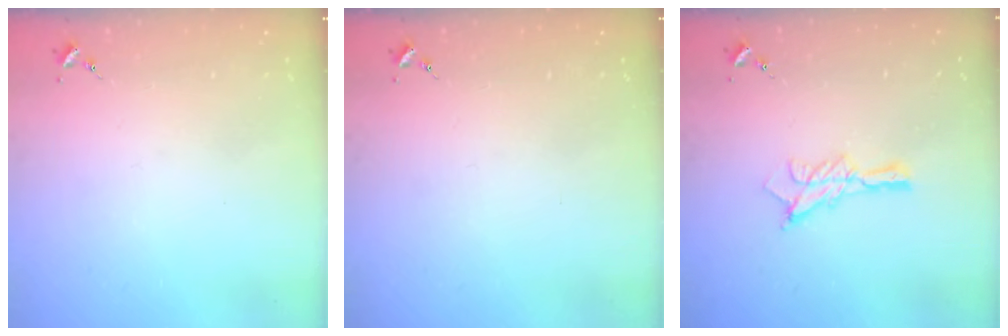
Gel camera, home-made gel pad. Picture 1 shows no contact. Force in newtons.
{"total": 0.0}
{"total": 9.5, "press": 9.5, "slide": 0.4}